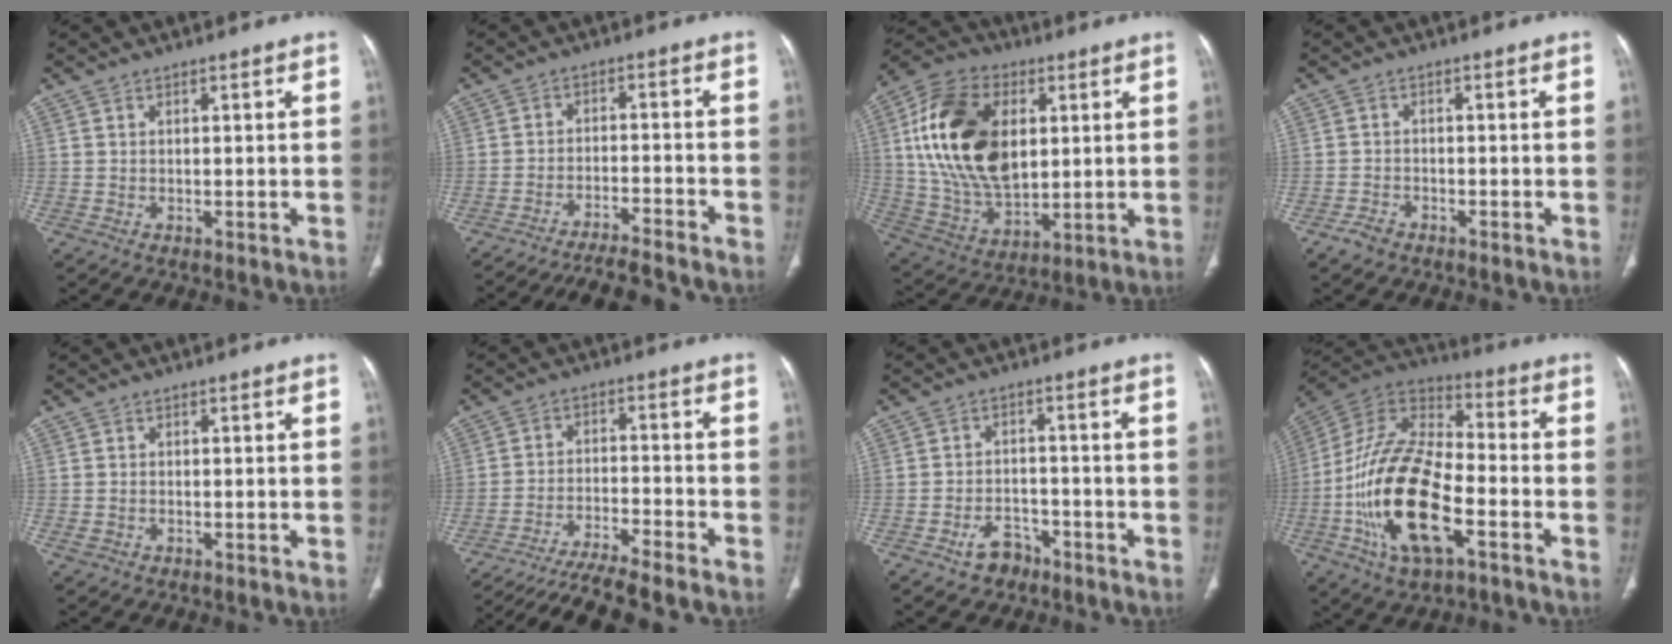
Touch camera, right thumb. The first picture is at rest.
{"total": 11.1, "force": [-10.5, 0.6, 3.4], "torque": [-0.052, 0.052, -0.158]}
{"total": 22.9, "force": [4.8, 14.2, 17.3], "torque": [-0.309, -0.008, 0.092]}
{"total": 2.3, "force": [-1.8, 1.2, 0.9], "torque": [-0.023, 0.007, -0.032]}
{"total": 1.2, "force": [-0.5, 0.9, 0.6], "torque": [-0.016, 0.005, -0.006]}
{"total": 15.3, "force": [-14.2, -0.2, 5.8], "torque": [-0.103, 0.054, -0.231]}
{"total": 4.9, "force": [-3.3, 3.3, 1.7], "torque": [-0.015, 0.029, -0.048]}
{"total": 22.8, "force": [-7.3, 10.7, 18.8], "torque": [-0.360, 0.037, -0.131]}